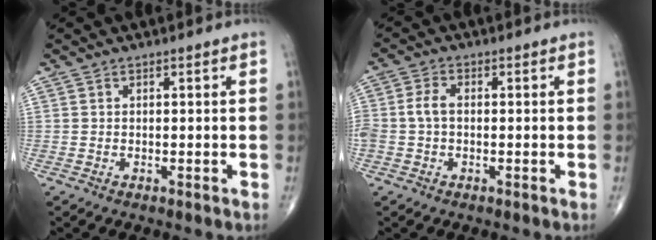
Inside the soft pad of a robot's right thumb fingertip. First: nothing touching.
{"total": 3.9, "force": [-0.3, 2.5, 2.9], "torque": [-0.073, 0.010, -0.011]}